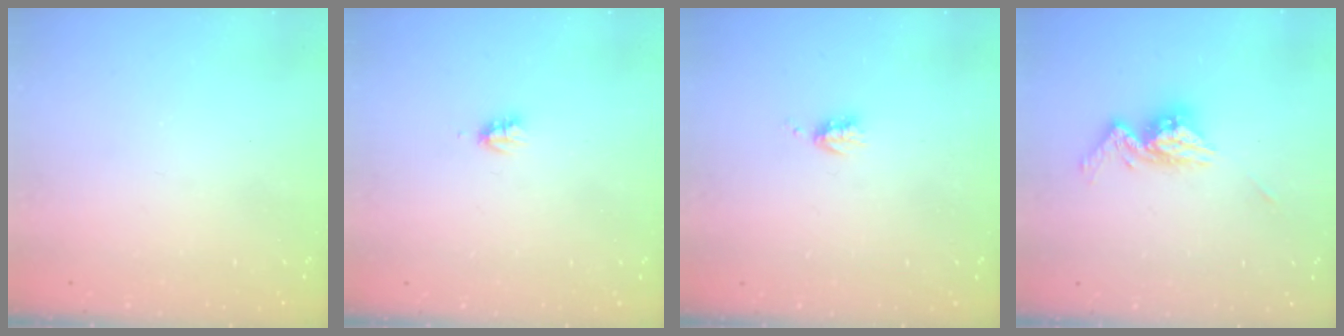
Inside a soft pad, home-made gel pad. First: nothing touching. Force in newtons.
{"total": 2.2, "press": 2.2, "slide": 0.3}
{"total": 3.4, "press": 3.3, "slide": 0.5}
{"total": 10.6, "press": 10.6, "slide": 1.0}